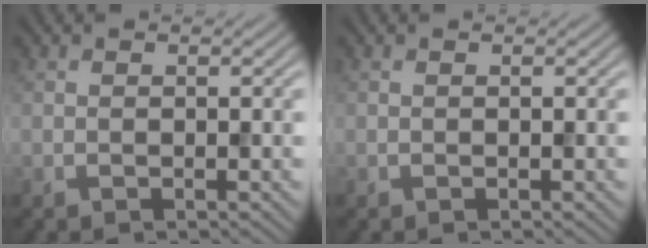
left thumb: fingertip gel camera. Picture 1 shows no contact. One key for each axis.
{"total": 0.0}